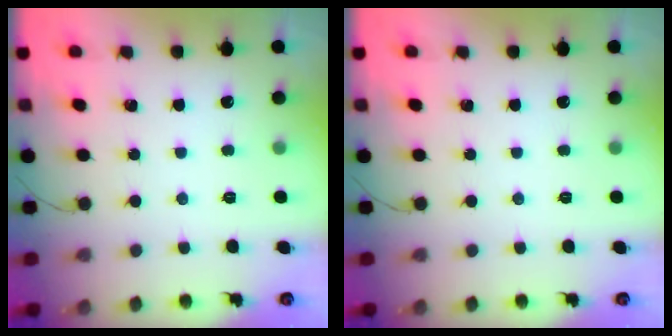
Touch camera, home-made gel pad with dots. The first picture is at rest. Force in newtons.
{"total": 0.0}